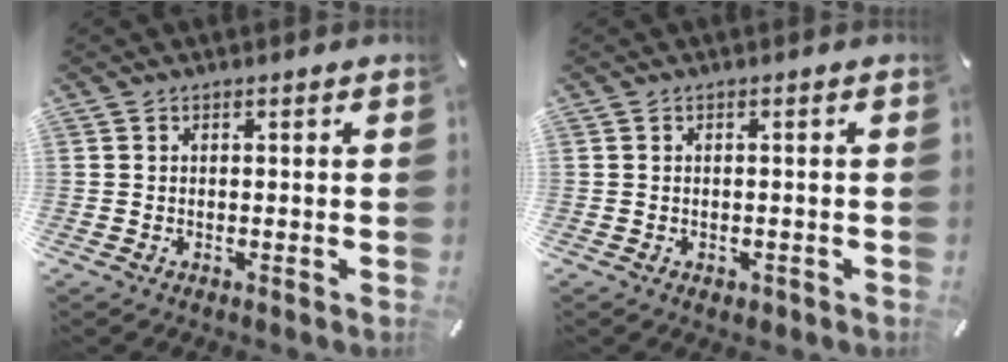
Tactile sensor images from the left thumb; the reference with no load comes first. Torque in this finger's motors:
{"motor_torque": [0.48, 0.18, 0.44, -0.08, 0.00]}